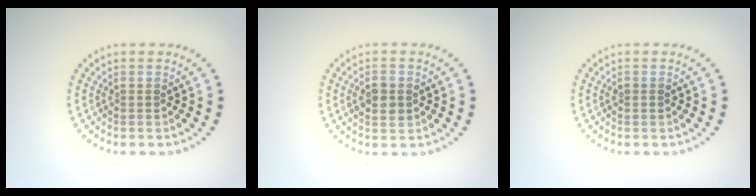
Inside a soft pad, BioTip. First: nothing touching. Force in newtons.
{"total": 2.3, "press": 2.3, "slide": 0.1}
{"total": 0.8, "press": 0.8, "slide": 0.1}